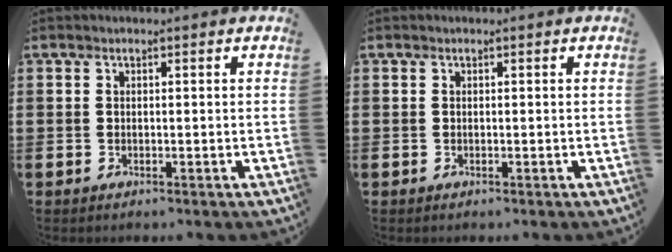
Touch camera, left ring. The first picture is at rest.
{"total": 0.0}